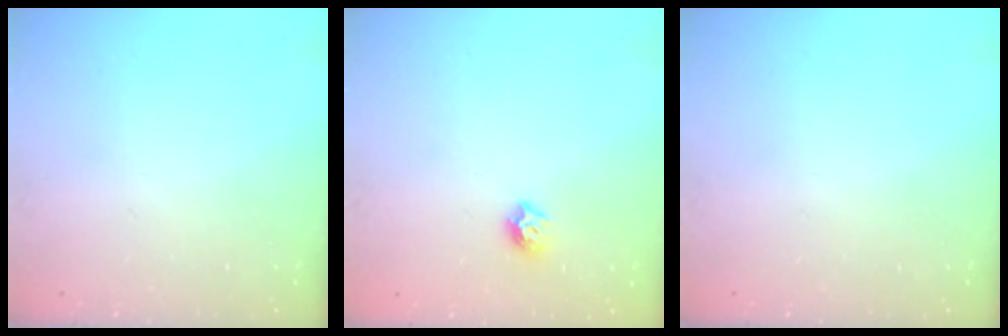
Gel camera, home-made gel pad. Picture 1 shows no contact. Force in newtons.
{"total": 6.0, "press": 5.9, "slide": 0.8}
{"total": 0.0}